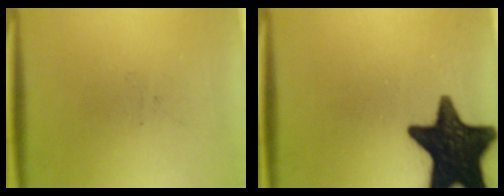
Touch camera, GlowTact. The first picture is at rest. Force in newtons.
{"total": 17.8}